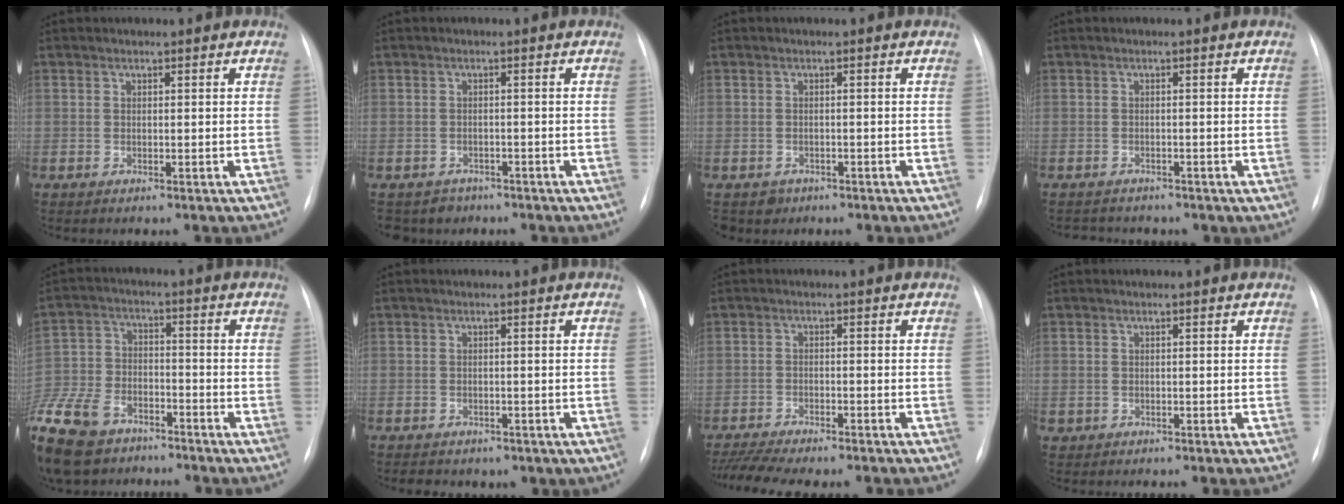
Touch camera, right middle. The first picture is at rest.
{"total": 3.5, "force": [-2.6, 2.3, -0.5], "torque": [0.009, 0.004, -0.041]}
{"total": 2.8, "force": [-1.7, 2.2, 0.0], "torque": [0.003, 0.003, -0.026]}
{"total": 4.4, "force": [-3.6, 2.3, 0.9], "torque": [-0.020, 0.002, -0.039]}
{"total": 17.0, "force": [-12.1, 8.7, 8.2], "torque": [-0.218, -0.025, -0.216]}
{"total": 5.6, "force": [-4.0, 3.4, 2.1], "torque": [-0.035, 0.008, -0.033]}
{"total": 10.8, "force": [-9.6, 1.4, 4.7], "torque": [-0.072, -0.002, -0.139]}
{"total": 0.6, "force": [-0.2, 0.5, 0.0], "torque": [-0.006, 0.002, -0.002]}